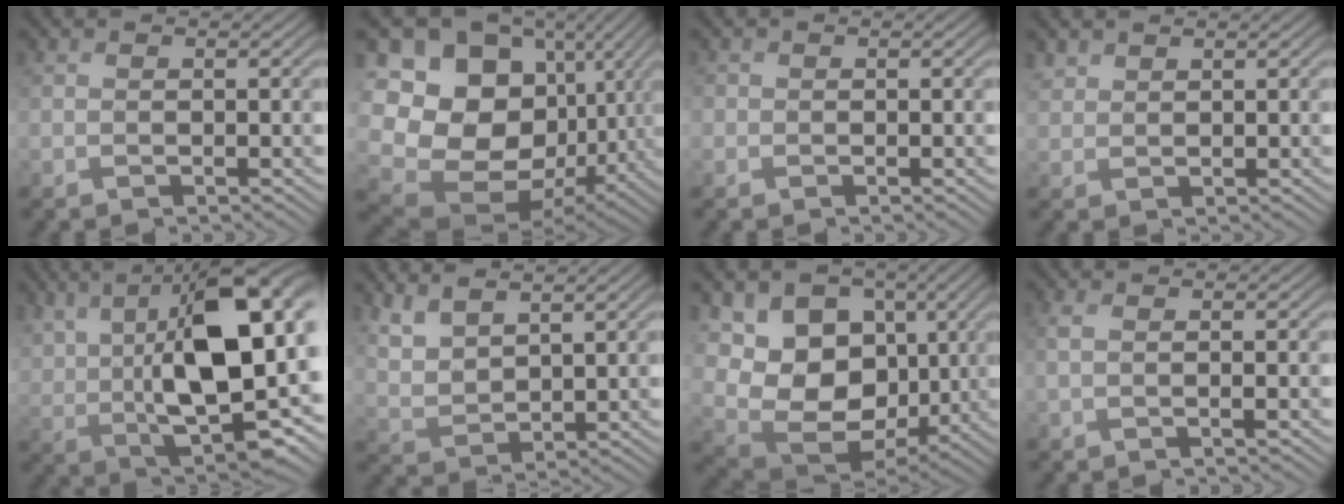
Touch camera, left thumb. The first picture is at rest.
{"total": 17.0, "force": [1.8, 13.6, 10.0], "torque": [-0.238, -0.016, 0.058]}
{"total": 0.8, "force": [-0.2, 0.8, 0.0], "torque": [0.006, -0.001, -0.008]}
{"total": 2.0, "force": [1.9, 0.5, 0.0], "torque": [-0.002, 0.004, 0.045]}
{"total": 17.0, "force": [3.3, 8.1, 14.5], "torque": [-0.256, -0.001, 0.068]}
{"total": 5.5, "force": [4.5, 1.6, 2.6], "torque": [-0.061, -0.001, 0.101]}
{"total": 15.3, "force": [3.5, 11.7, 9.2], "torque": [-0.215, 0.005, 0.077]}
{"total": 1.4, "force": [0.3, -0.2, 1.4], "torque": [-0.030, 0.002, 0.001]}